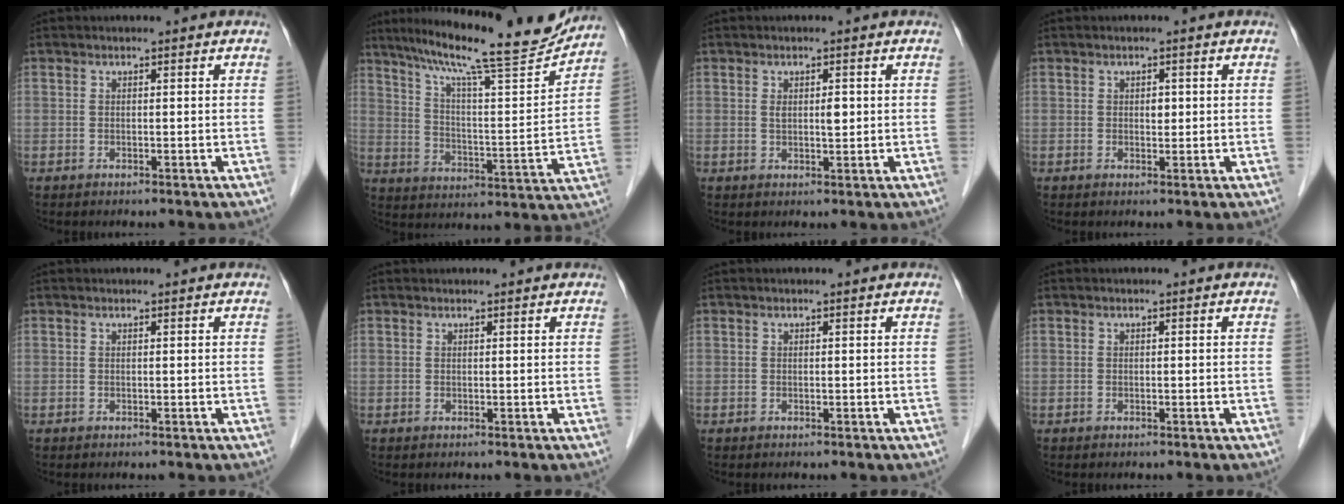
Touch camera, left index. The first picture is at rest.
{"total": 19.8, "force": [17.2, 0.8, 9.8], "torque": [-0.159, -0.011, 0.256]}
{"total": 2.2, "force": [0.4, 0.8, 2.0], "torque": [-0.033, 0.000, 0.008]}
{"total": 1.2, "force": [0.2, 0.7, 0.9], "torque": [-0.011, 0.000, 0.004]}
{"total": 0.6, "force": [0.6, 0.0, 0.1], "torque": [-0.006, 0.005, 0.010]}
{"total": 1.5, "force": [1.5, 0.0, 0.2], "torque": [-0.007, 0.010, 0.020]}
{"total": 0.0}
{"total": 0.0}